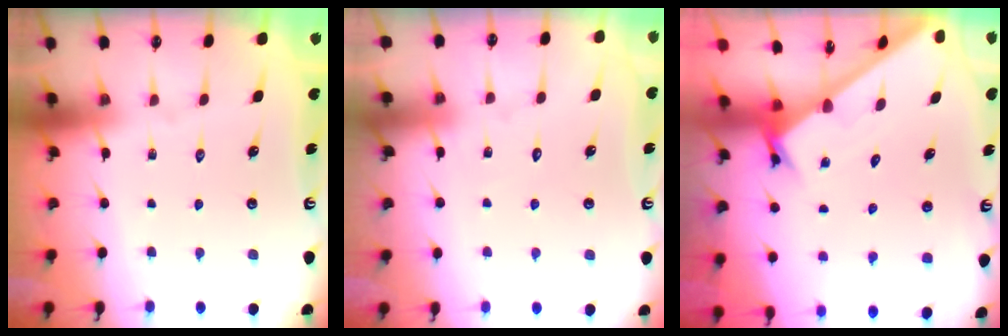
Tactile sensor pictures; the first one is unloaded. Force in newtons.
{"total": 4.6, "press": 4.5, "slide": 0.5}
{"total": 1.7, "press": 1.7, "slide": 0.1}